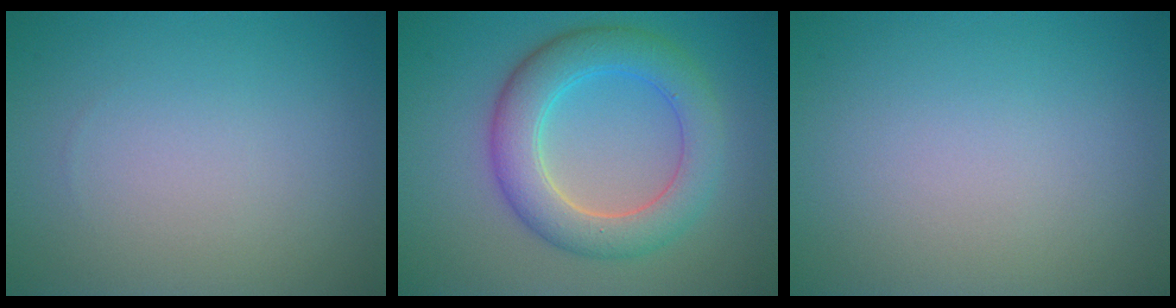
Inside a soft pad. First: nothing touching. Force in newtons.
{"total": 6.1, "press": 6.1, "slide": 0.4}
{"total": 0.0}